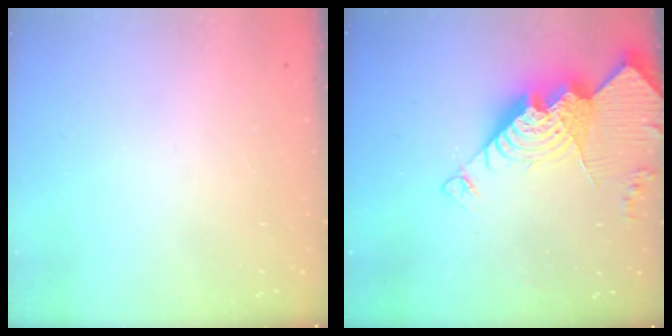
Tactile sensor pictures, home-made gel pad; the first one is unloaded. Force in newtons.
{"total": 20.8, "press": 20.6, "slide": 2.1}